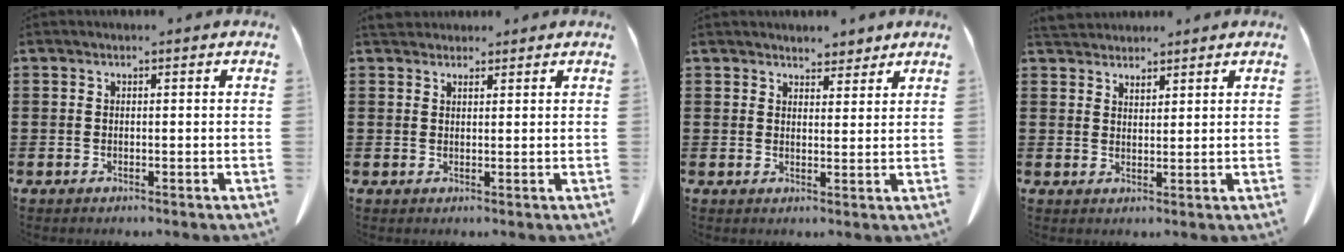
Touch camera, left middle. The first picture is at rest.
{"total": 2.0, "force": [1.8, 0.8, 0.4], "torque": [-0.014, 0.005, 0.035]}
{"total": 3.7, "force": [3.5, 1.2, 0.3], "torque": [-0.008, -0.008, 0.066]}
{"total": 3.0, "force": [2.9, 0.7, 0.0], "torque": [-0.008, -0.004, 0.057]}